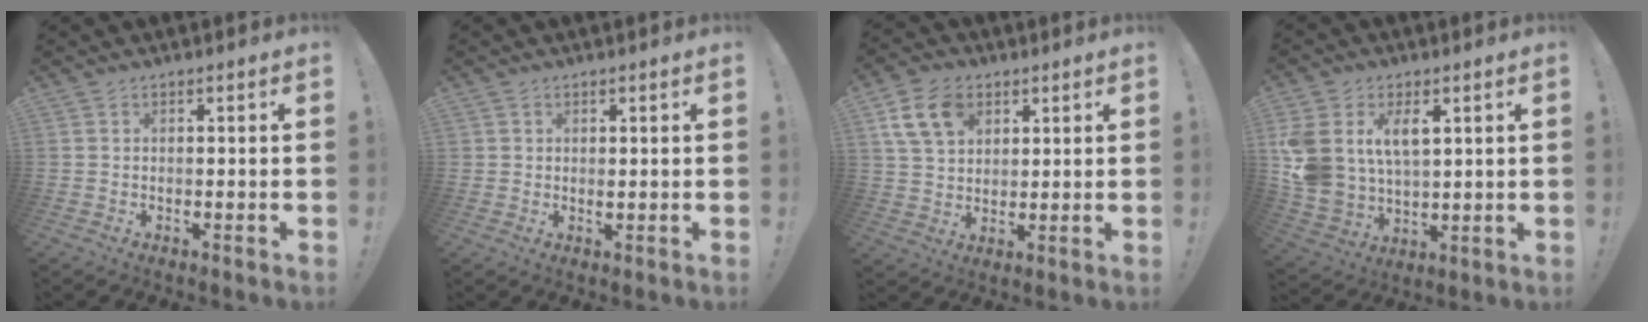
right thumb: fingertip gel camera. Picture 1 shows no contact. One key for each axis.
{"total": 1.6, "fx": 0.7, "fy": 1.4, "fz": 0.3, "tx": 0.003, "ty": -0.007, "tz": 0.011}
{"total": 11.4, "fx": 5.5, "fy": 7.8, "fz": 6.3, "tx": -0.114, "ty": -0.013, "tz": 0.106}
{"total": 12.4, "fx": 5.3, "fy": 8.7, "fz": 7.0, "tx": -0.137, "ty": -0.023, "tz": 0.105}